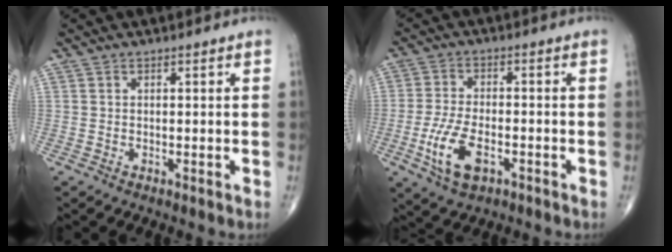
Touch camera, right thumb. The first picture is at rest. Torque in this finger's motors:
{"motor_torque": [0.10, 0.44, 0.59, 0.38, 0.25]}